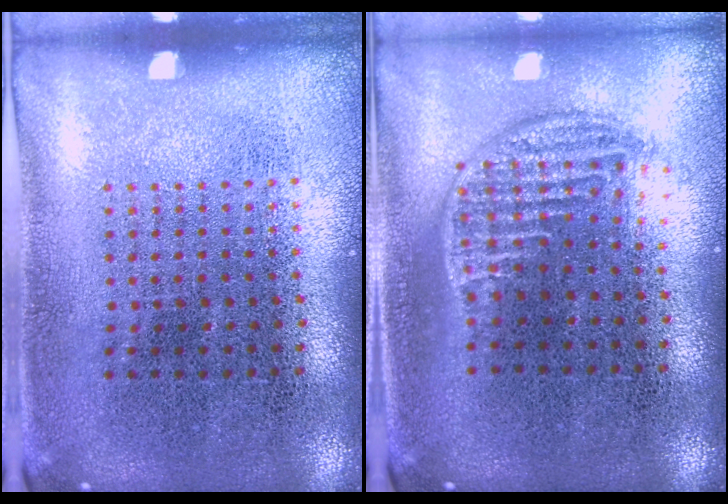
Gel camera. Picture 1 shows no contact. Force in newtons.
{"total": 1.2, "press": 1.0, "slide": 0.6}